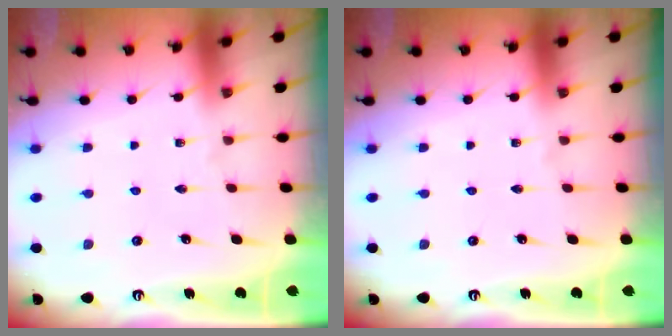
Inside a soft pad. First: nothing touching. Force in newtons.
{"total": 0.0}